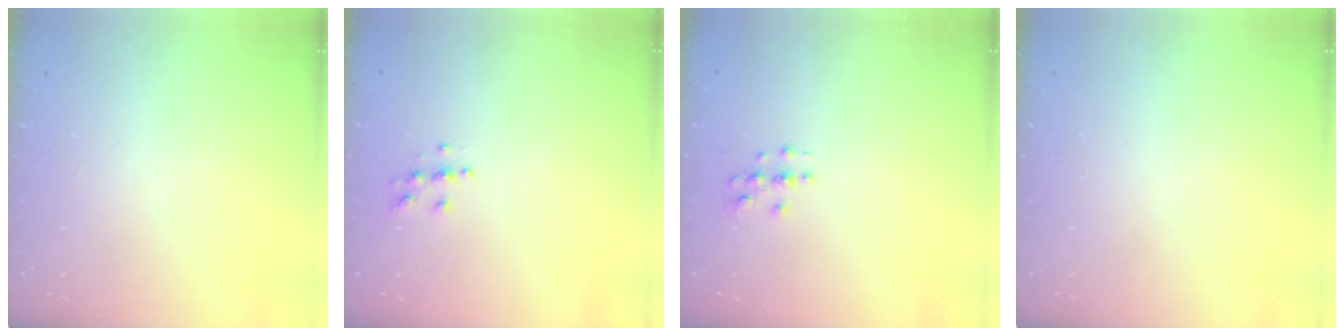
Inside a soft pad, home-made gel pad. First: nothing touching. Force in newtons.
{"total": 5.4, "press": 5.4, "slide": 0.1}
{"total": 2.8, "press": 2.8, "slide": 0.3}
{"total": 0.0}